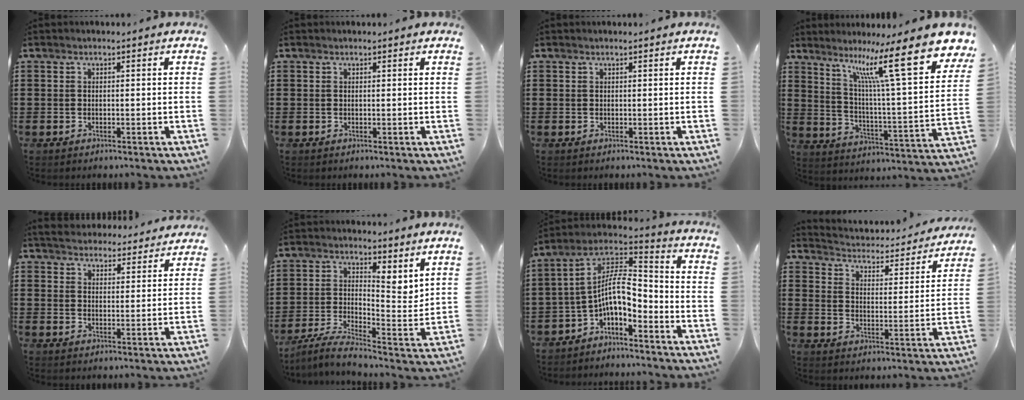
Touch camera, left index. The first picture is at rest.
{"total": 0.0}
{"total": 0.0}
{"total": 16.6, "force": [10.4, 2.0, 12.8], "torque": [-0.236, -0.058, 0.160]}
{"total": 4.4, "force": [4.3, 0.4, 0.3], "torque": [-0.026, -0.024, 0.076]}
{"total": 3.2, "force": [1.3, 1.3, 2.6], "torque": [-0.055, -0.018, 0.015]}
{"total": 8.6, "force": [-3.7, 3.5, 7.0], "torque": [-0.169, -0.014, -0.083]}
{"total": 2.7, "force": [2.7, 0.1, 0.1], "torque": [-0.024, -0.031, 0.036]}